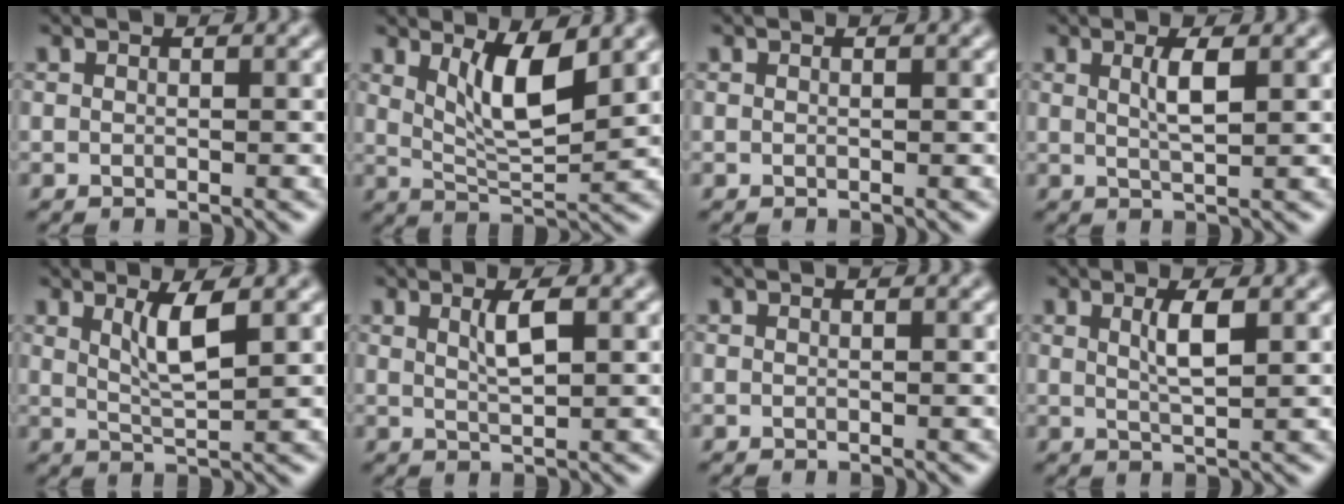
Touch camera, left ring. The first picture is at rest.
{"total": 4.9, "force": [2.1, 1.4, 4.2], "torque": [-0.078, -0.012, 0.044]}
{"total": 0.0}
{"total": 2.2, "force": [0.7, 0.4, 2.0], "torque": [-0.037, -0.001, 0.011]}
{"total": 3.1, "force": [1.3, 0.6, 2.7], "torque": [-0.049, -0.006, 0.027]}
{"total": 2.2, "force": [0.9, 0.5, 2.0], "torque": [-0.034, -0.001, 0.015]}
{"total": 0.0}
{"total": 2.4, "force": [0.8, 0.5, 2.2], "torque": [-0.040, -0.002, 0.014]}